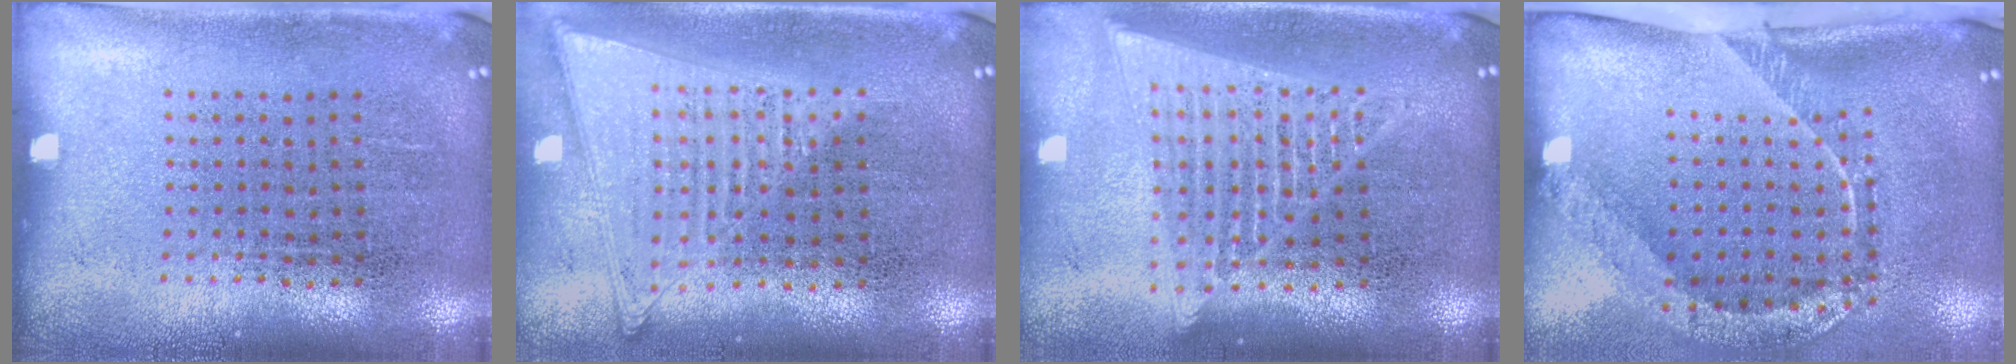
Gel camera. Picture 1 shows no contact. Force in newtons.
{"total": 1.4, "press": 1.4, "slide": 0.1}
{"total": 1.8, "press": 1.6, "slide": 0.9}
{"total": 2.5, "press": 1.6, "slide": 1.8}